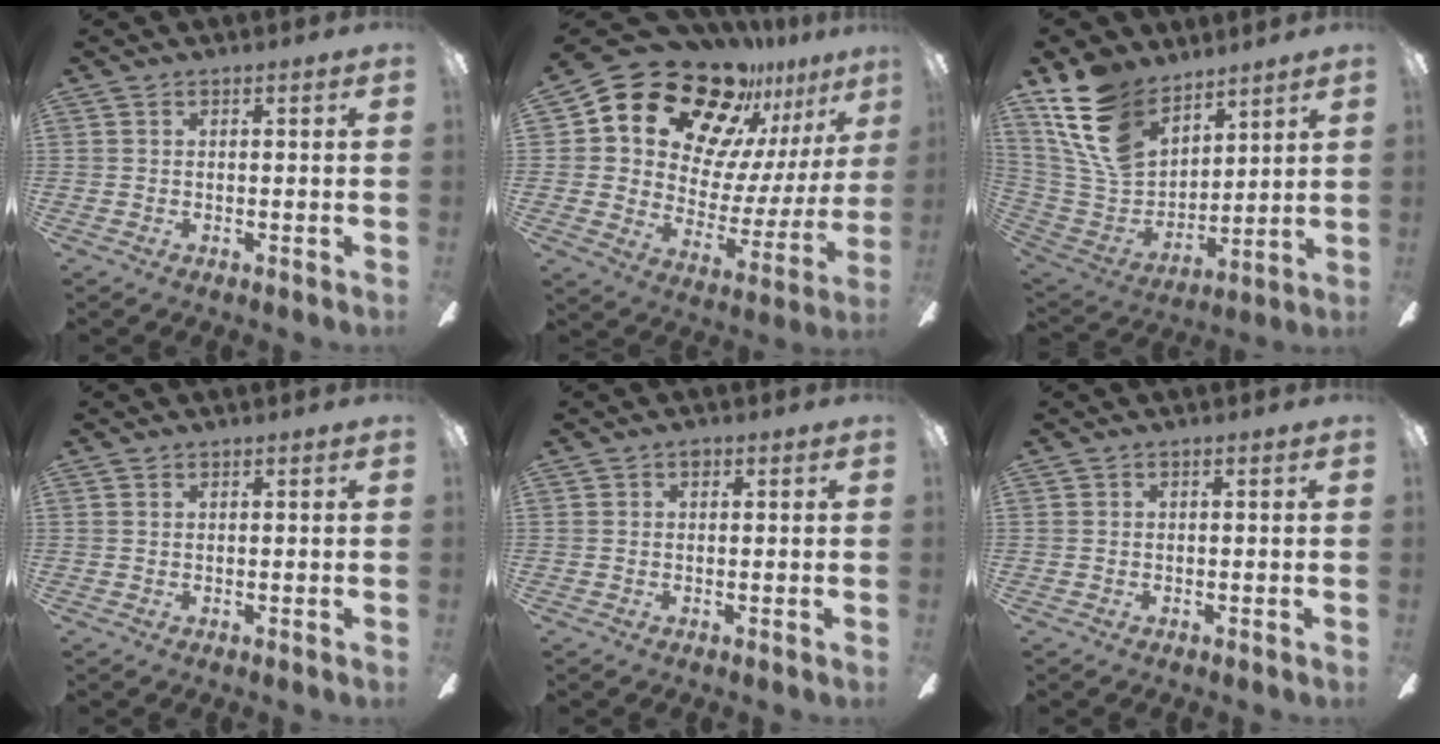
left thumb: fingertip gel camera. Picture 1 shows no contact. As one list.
[{"total": 20.4, "force": [15.9, 10.2, 7.7], "torque": [-0.145, -0.113, 0.290]}, {"total": 18.6, "force": [11.8, 10.8, 9.5], "torque": [-0.228, -0.056, 0.225]}, {"total": 0.6, "force": [0.5, 0.3, 0.2], "torque": [-0.005, 0.002, 0.009]}, {"total": 1.0, "force": [0.5, 0.7, 0.6], "torque": [-0.004, -0.001, 0.007]}, {"total": 0.0}]